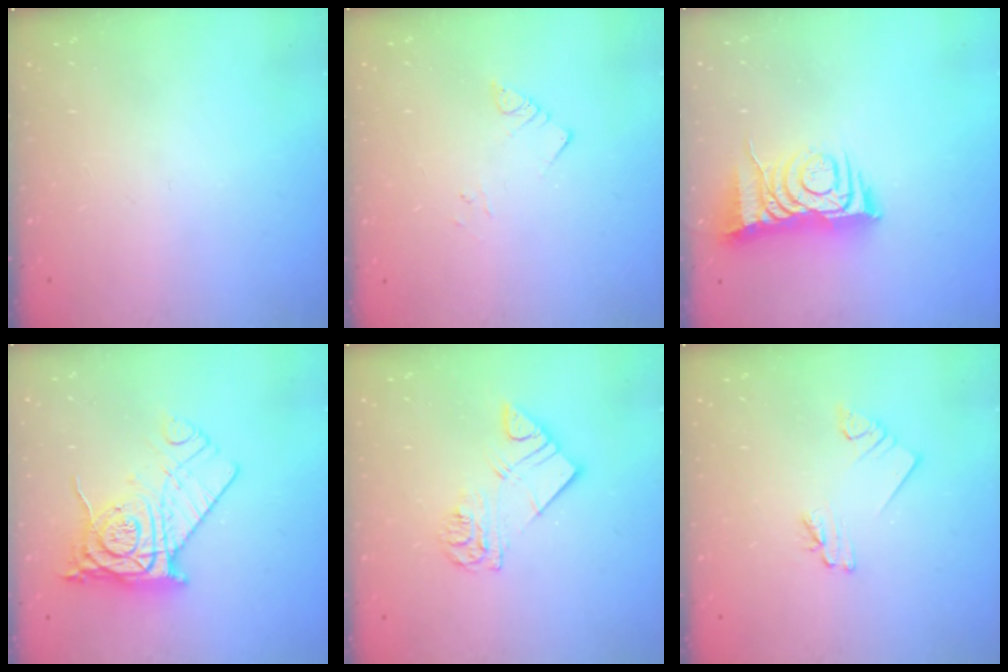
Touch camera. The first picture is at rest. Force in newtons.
{"total": 2.9, "press": 2.9, "slide": 0.2}
{"total": 8.7, "press": 8.7, "slide": 1.0}
{"total": 13.7, "press": 13.7, "slide": 1.2}
{"total": 10.6, "press": 10.5, "slide": 1.2}
{"total": 2.5, "press": 2.5, "slide": 0.2}